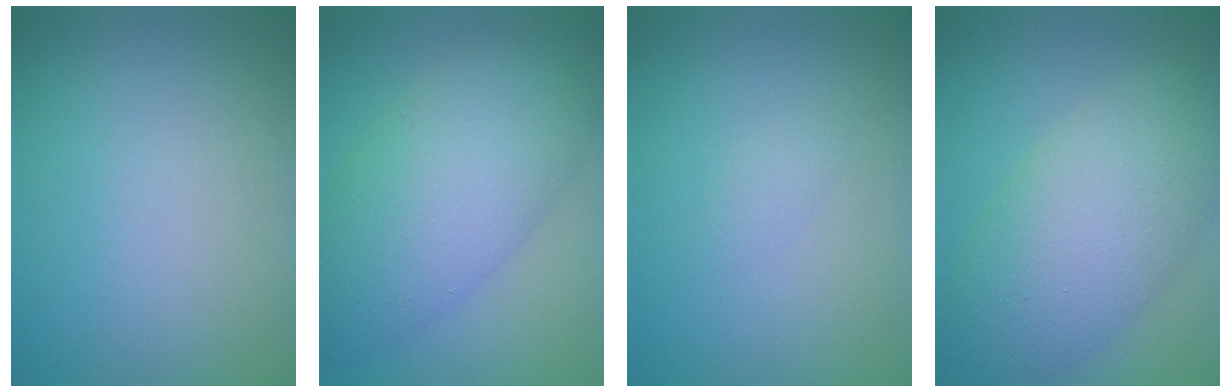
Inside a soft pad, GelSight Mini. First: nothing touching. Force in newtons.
{"total": 7.2, "press": 7.2, "slide": 0.3}
{"total": 0.7, "press": 0.7, "slide": 0.0}
{"total": 9.2, "press": 9.2, "slide": 0.3}